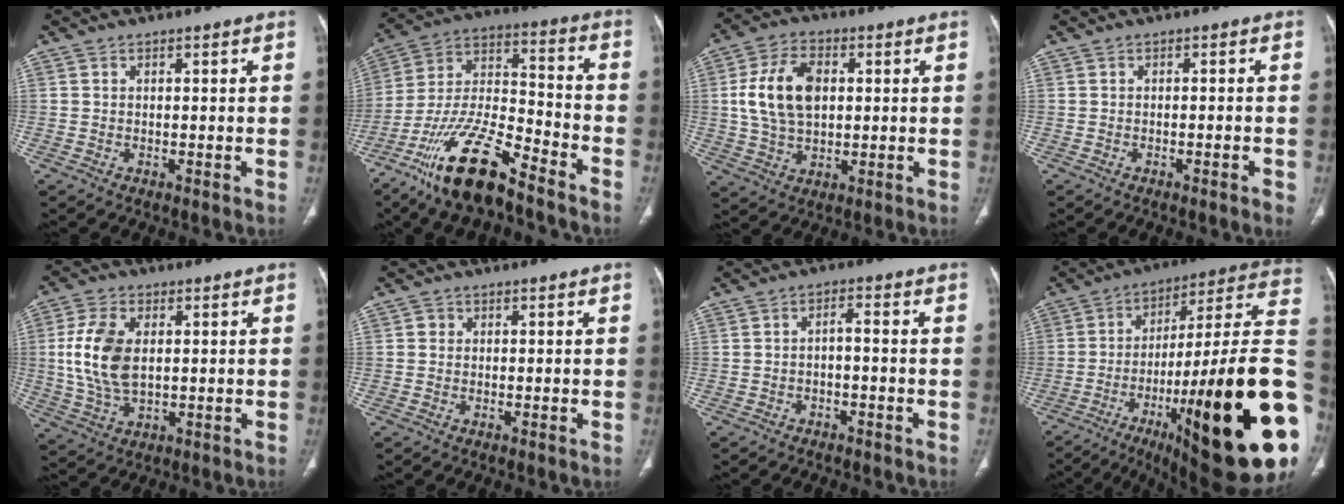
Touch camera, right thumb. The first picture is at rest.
{"total": 18.6, "force": [-12.7, 5.2, 12.5], "torque": [-0.238, 0.068, -0.233]}
{"total": 12.7, "force": [1.9, 8.0, 9.6], "torque": [-0.170, 0.005, 0.035]}
{"total": 2.2, "force": [-1.1, 0.3, 1.9], "torque": [-0.031, 0.002, -0.011]}
{"total": 11.5, "force": [1.4, 6.7, 9.3], "torque": [-0.193, -0.003, 0.031]}
{"total": 1.1, "force": [0.1, 1.0, 0.3], "torque": [0.002, 0.003, 0.001]}
{"total": 2.2, "force": [-1.0, 0.9, 1.8], "torque": [-0.029, 0.020, -0.017]}
{"total": 39.0, "force": [-10.3, 8.6, 36.7], "torque": [-0.452, 0.048, -0.156]}